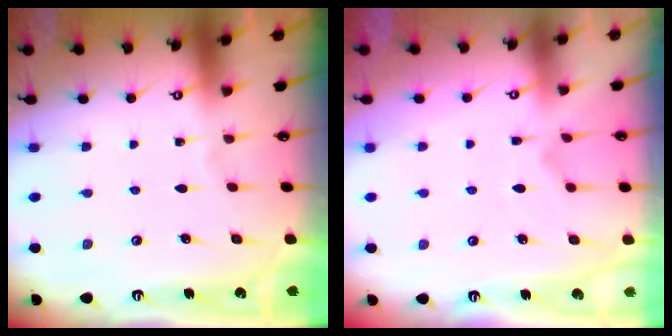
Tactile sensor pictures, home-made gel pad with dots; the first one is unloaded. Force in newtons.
{"total": 3.7, "press": 3.5, "slide": 1.2}